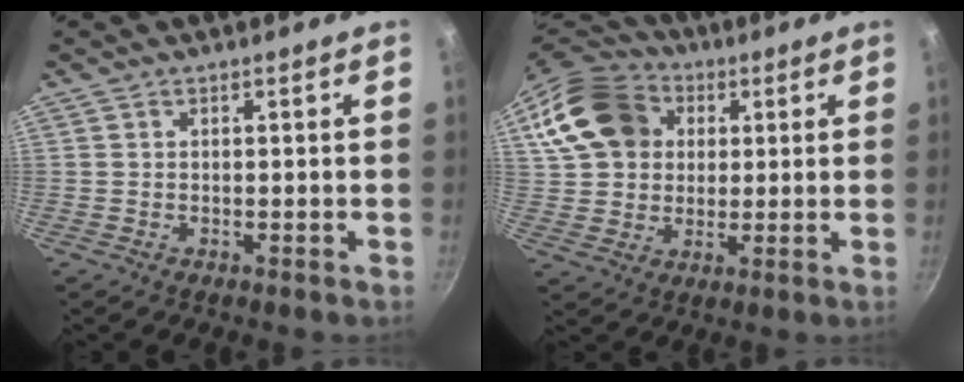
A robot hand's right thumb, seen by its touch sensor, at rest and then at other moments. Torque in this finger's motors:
{"motor_torque": [-0.20, 1.84, 0.43, -0.35, 0.33]}